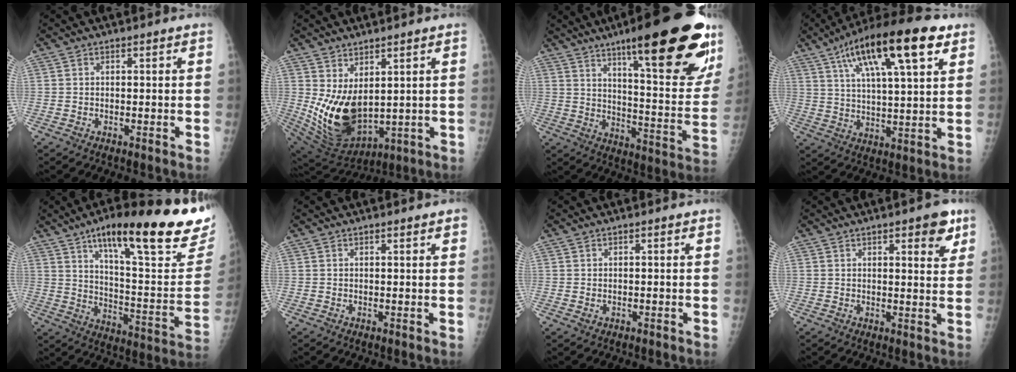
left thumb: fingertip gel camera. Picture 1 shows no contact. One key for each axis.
{"total": 13.0, "fx": 2.3, "fy": 7.4, "fz": 10.4, "tx": -0.174, "ty": -0.038, "tz": 0.074}
{"total": 28.2, "fx": 16.9, "fy": 5.8, "fz": 21.8, "tx": -0.263, "ty": -0.064, "tz": 0.244}
{"total": 20.2, "fx": 10.1, "fy": 5.6, "fz": 16.6, "tx": -0.260, "ty": -0.009, "tz": 0.165}
{"total": 29.2, "fx": 18.4, "fy": 6.6, "fz": 21.7, "tx": -0.283, "ty": -0.062, "tz": 0.272}
{"total": 1.6, "fx": 1.1, "fy": 0.2, "fz": 1.2, "tx": -0.012, "ty": 0.001, "tz": 0.011}
{"total": 0.9, "fx": 0.1, "fy": 0.6, "fz": 0.7, "tx": -0.010, "ty": -0.002, "tz": 0.005}
{"total": 6.3, "fx": 3.4, "fy": 2.0, "fz": 4.8, "tx": -0.045, "ty": -0.015, "tz": 0.039}